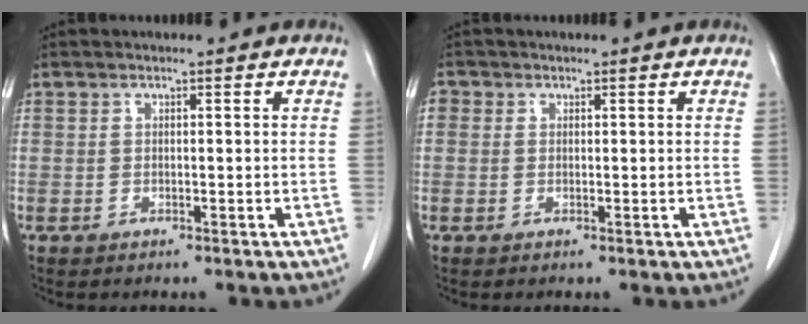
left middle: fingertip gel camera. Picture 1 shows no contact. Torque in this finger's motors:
{"motor_torque": [0.14, -0.14, 0.15, 0.04]}